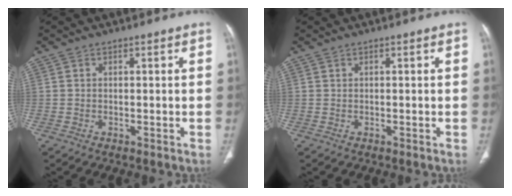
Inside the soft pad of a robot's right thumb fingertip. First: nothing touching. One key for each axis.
{"total": 0.0}